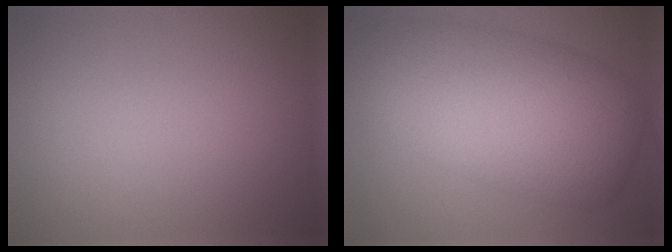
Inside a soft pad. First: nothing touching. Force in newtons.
{"total": 11.6, "press": 11.6, "slide": 0.3}